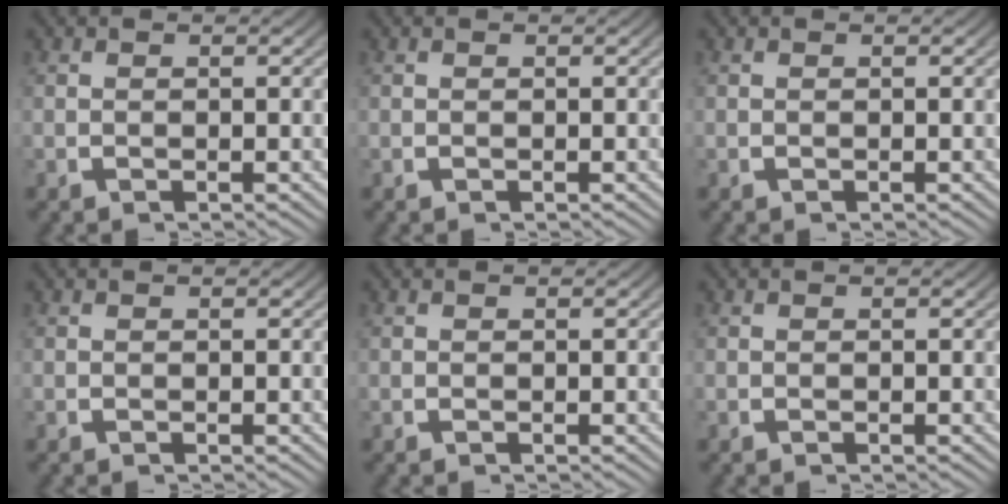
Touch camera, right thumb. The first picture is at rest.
{"total": 0.0}
{"total": 0.0}
{"total": 0.0}
{"total": 0.0}
{"total": 0.0}